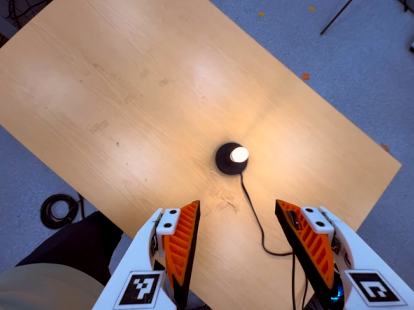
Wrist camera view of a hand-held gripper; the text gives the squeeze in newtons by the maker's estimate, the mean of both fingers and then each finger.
{"total": 0.0}